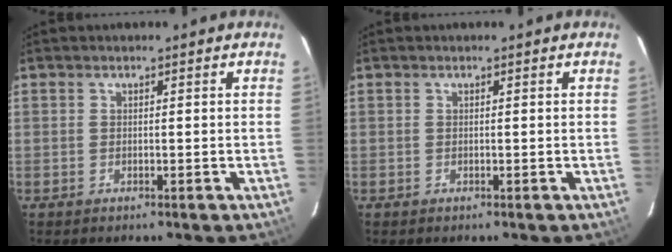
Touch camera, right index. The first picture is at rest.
{"total": 0.0}